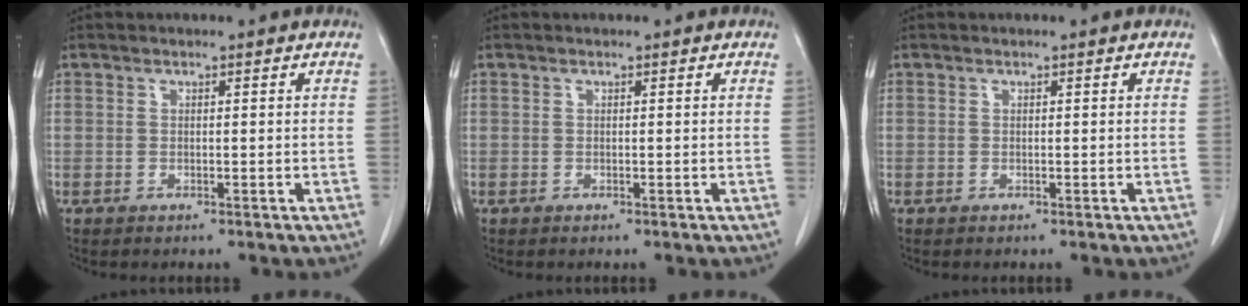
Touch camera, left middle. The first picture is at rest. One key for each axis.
{"total": 0.0}
{"total": 0.0}